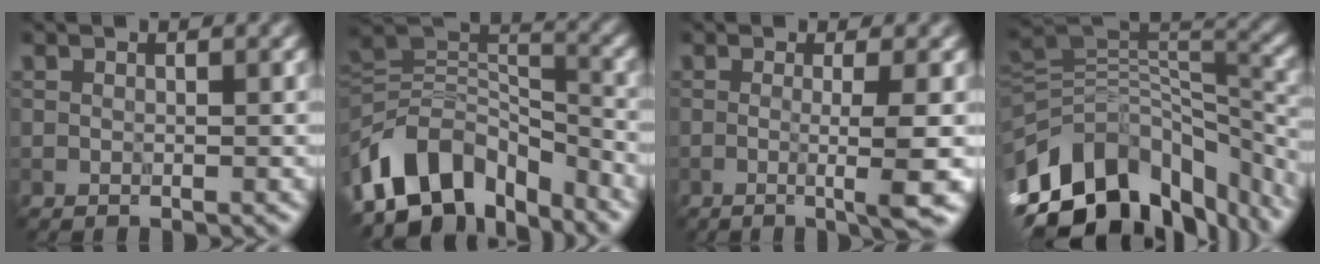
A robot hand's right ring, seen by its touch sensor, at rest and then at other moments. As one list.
[{"total": 9.8, "force": [-5.5, 5.8, 5.6], "torque": [-0.089, 0.018, -0.107]}, {"total": 4.7, "force": [-0.7, 0.8, 4.6], "torque": [-0.065, -0.004, -0.014]}, {"total": 13.7, "force": [-8.0, 7.8, 7.9], "torque": [-0.158, 0.010, -0.120]}]